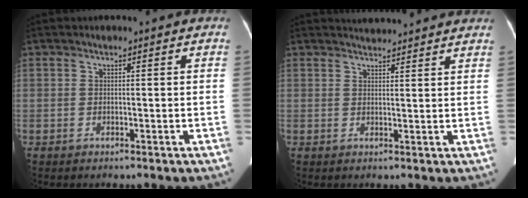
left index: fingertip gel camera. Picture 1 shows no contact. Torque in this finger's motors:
{"motor_torque": [0.18, -0.24, 0.04, 0.03]}